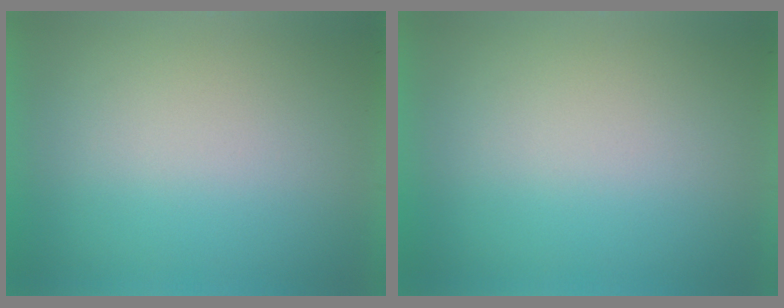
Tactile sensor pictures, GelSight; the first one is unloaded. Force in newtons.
{"total": 0.0}